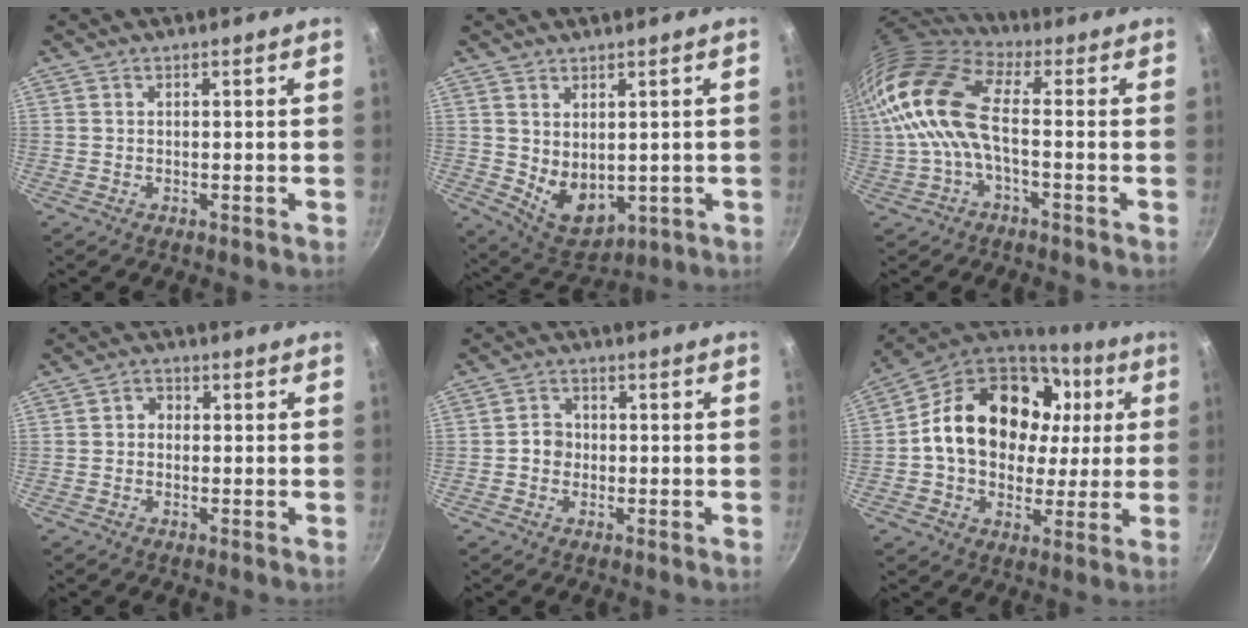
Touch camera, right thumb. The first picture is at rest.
{"total": 8.0, "force": [1.3, 5.3, 5.8], "torque": [-0.072, -0.028, 0.047]}
{"total": 14.7, "force": [-0.4, 6.8, 13.0], "torque": [-0.265, 0.019, -0.022]}
{"total": 2.3, "force": [-0.1, 2.0, 1.1], "torque": [-0.010, 0.007, -0.006]}
{"total": 3.4, "force": [-0.6, 3.0, 1.4], "torque": [-0.002, 0.013, -0.013]}
{"total": 24.4, "force": [4.4, 17.9, 16.0], "torque": [-0.253, 0.024, 0.070]}